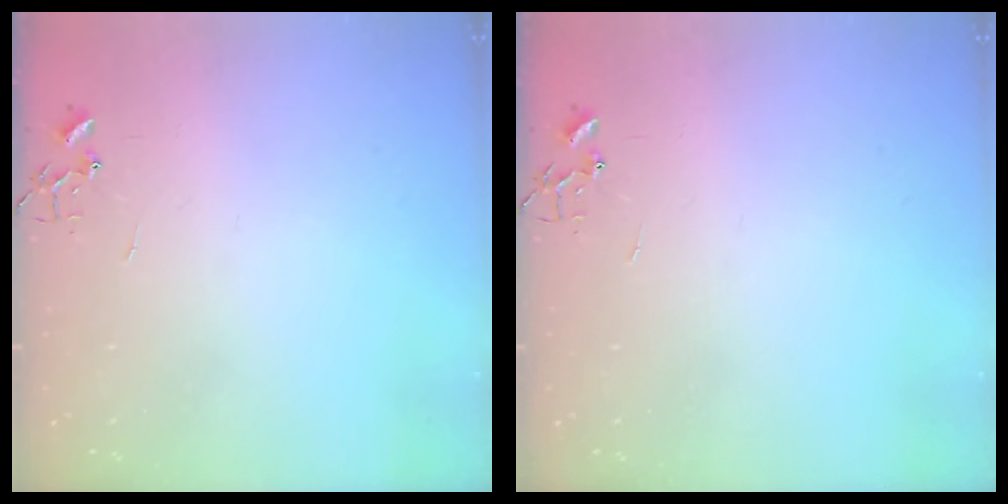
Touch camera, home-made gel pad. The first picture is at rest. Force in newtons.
{"total": 0.0}